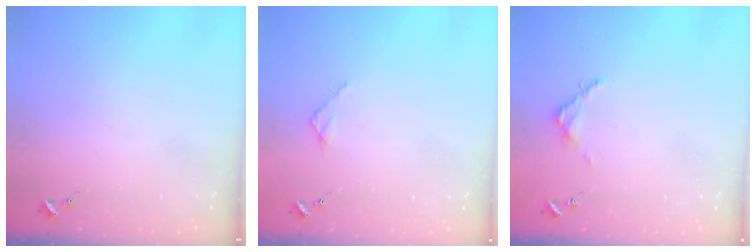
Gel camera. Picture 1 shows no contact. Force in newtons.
{"total": 2.4, "press": 2.3, "slide": 0.3}
{"total": 3.1, "press": 3.1, "slide": 0.4}